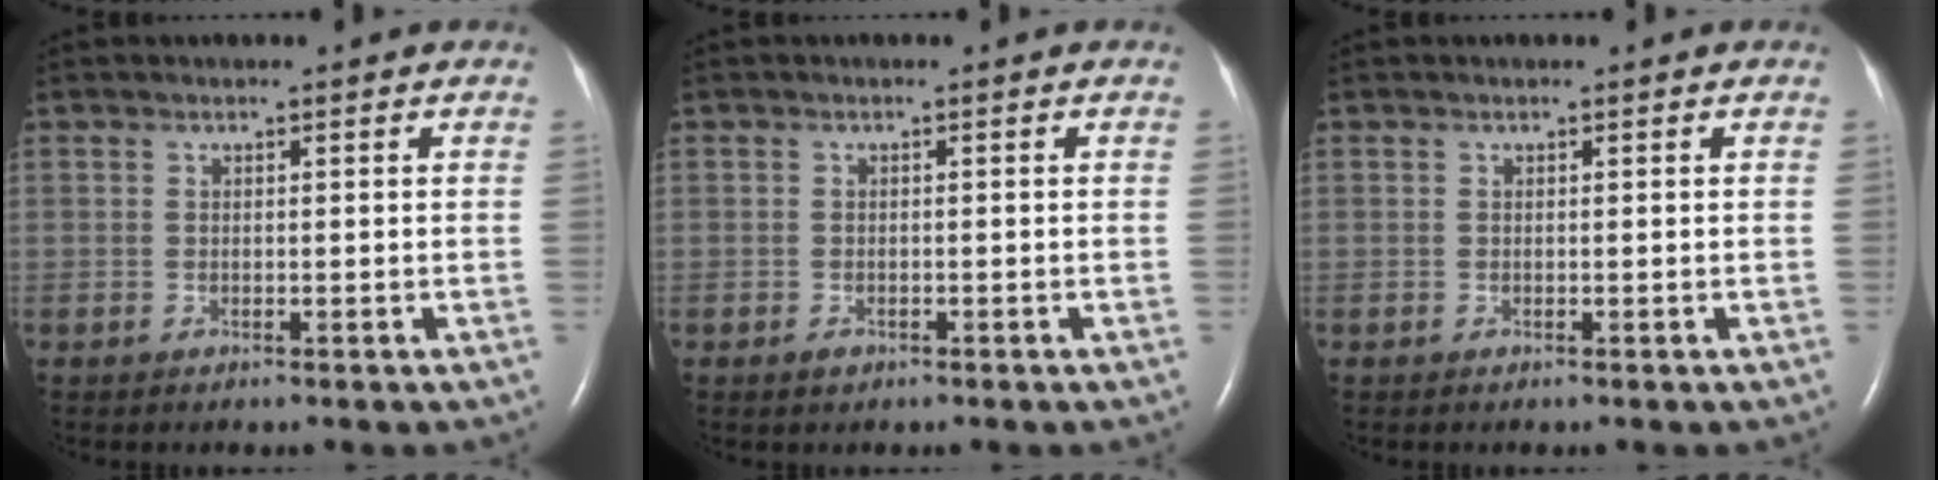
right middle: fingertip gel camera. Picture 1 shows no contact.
{"total": 0.9, "force": [-0.6, 0.5, 0.4], "torque": [-0.004, 0.001, -0.007]}
{"total": 0.0}